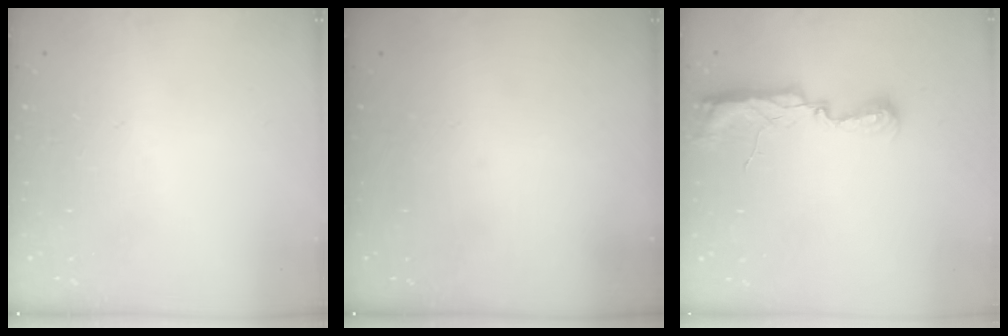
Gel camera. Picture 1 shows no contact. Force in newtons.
{"total": 0.0}
{"total": 11.5, "press": 10.2, "slide": 5.3}